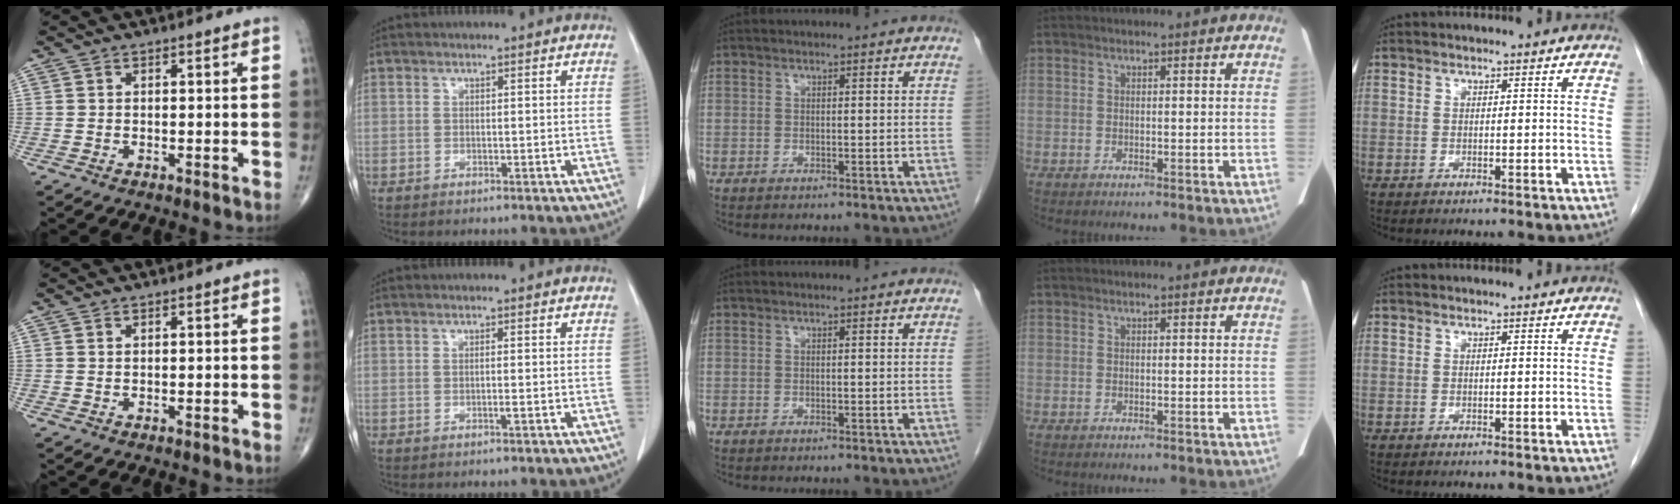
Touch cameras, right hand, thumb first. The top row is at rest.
{"index": {"total": 0.7, "force": [-0.2, -0.1, 0.7], "torque": [-0.011, 0.000, -0.002]}}